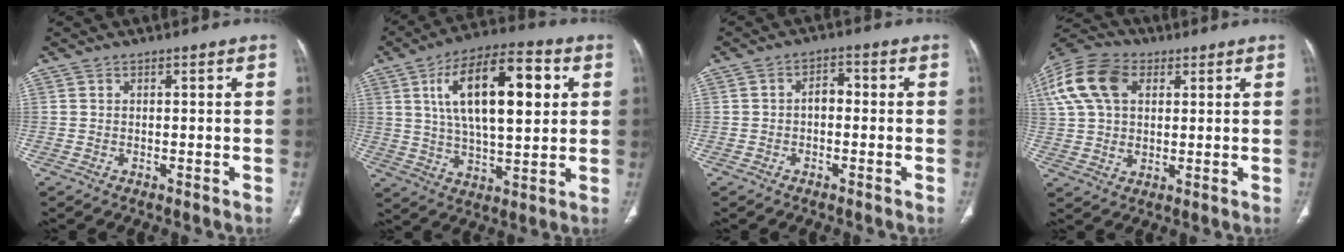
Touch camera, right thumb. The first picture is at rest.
{"total": 20.1, "force": [5.5, 8.6, 17.3], "torque": [-0.270, 0.004, 0.089]}
{"total": 3.2, "force": [-0.4, 2.1, 2.3], "torque": [-0.027, 0.016, -0.015]}
{"total": 19.5, "force": [7.0, 13.2, 12.6], "torque": [-0.285, 0.027, 0.128]}